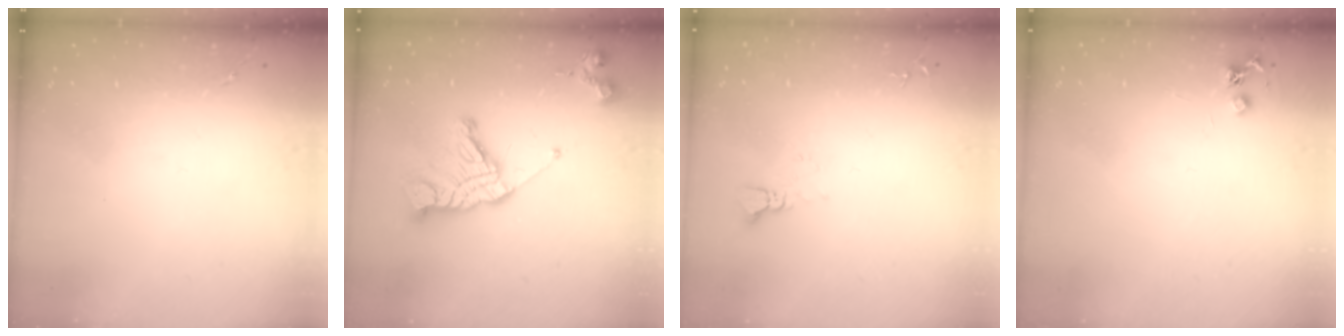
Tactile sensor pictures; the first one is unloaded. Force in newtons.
{"total": 16.2, "press": 16.1, "slide": 1.6}
{"total": 3.7, "press": 3.7, "slide": 0.3}
{"total": 4.1, "press": 4.1, "slide": 0.5}